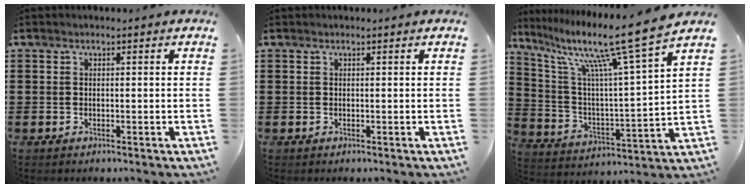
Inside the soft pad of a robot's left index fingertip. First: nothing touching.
{"total": 0.0}
{"total": 13.0, "force": [9.6, -0.1, 8.7], "torque": [-0.188, -0.067, 0.144]}